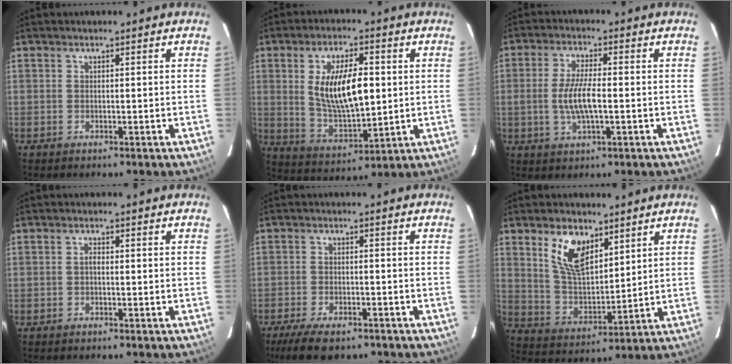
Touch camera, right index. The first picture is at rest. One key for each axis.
{"total": 13.7, "fx": 1.8, "fy": 5.7, "fz": 12.4, "tx": -0.225, "ty": -0.005, "tz": 0.045}
{"total": 7.2, "fx": -1.0, "fy": 2.1, "fz": 6.8, "tx": -0.136, "ty": -0.002, "tz": -0.019}
{"total": 0.8, "fx": -0.2, "fy": 0.5, "fz": 0.6, "tx": -0.011, "ty": 0.005, "tz": -0.006}
{"total": 9.3, "fx": -6.9, "fy": 3.4, "fz": 5.1, "tx": -0.122, "ty": -0.021, "tz": -0.116}
{"total": 10.8, "fx": 6.0, "fy": 5.5, "fz": 7.1, "tx": -0.132, "ty": 0.008, "tz": 0.125}